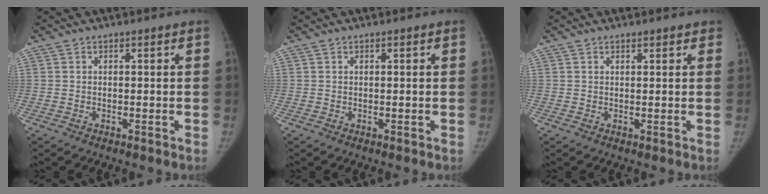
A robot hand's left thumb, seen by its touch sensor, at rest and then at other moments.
{"total": 0.0}
{"total": 1.2, "force": [1.0, 0.5, 0.5], "torque": [0.002, -0.004, 0.009]}